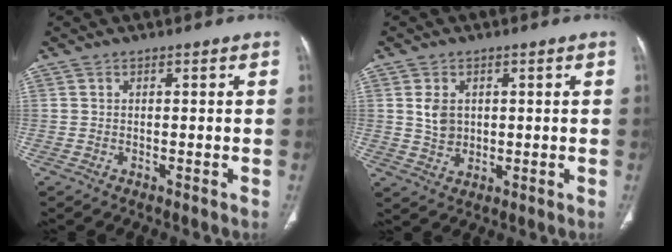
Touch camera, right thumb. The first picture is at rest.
{"total": 4.3, "force": [0.9, 3.3, 2.6], "torque": [-0.032, -0.009, 0.024]}